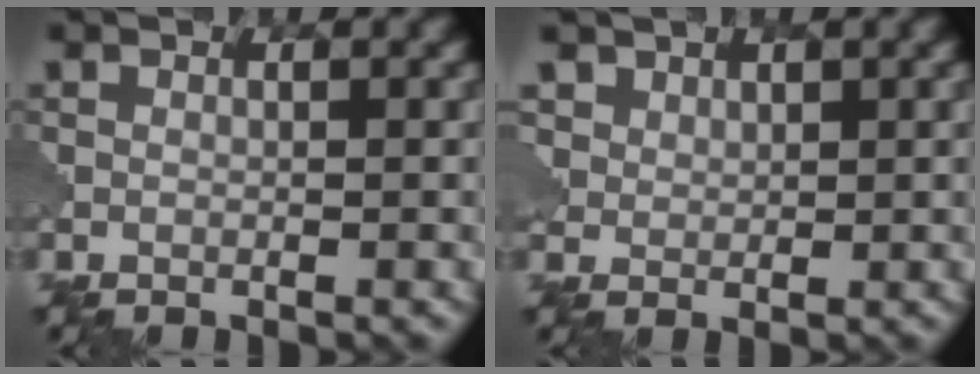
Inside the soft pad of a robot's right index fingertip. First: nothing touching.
{"total": 3.0, "force": [1.9, 2.2, 0.8], "torque": [-0.031, -0.008, 0.050]}